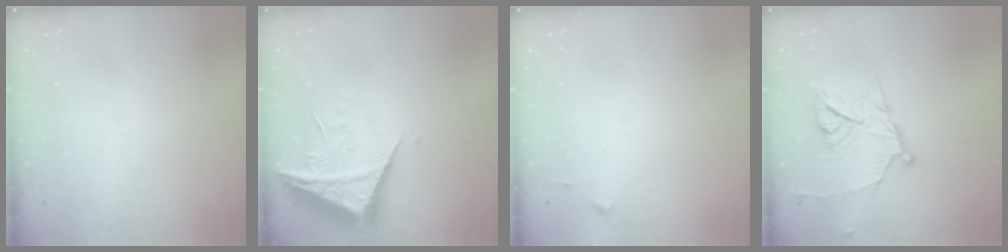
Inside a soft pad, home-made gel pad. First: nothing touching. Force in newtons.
{"total": 7.8, "press": 7.7, "slide": 0.9}
{"total": 2.7, "press": 2.6, "slide": 0.4}
{"total": 14.1, "press": 14.1, "slide": 0.2}